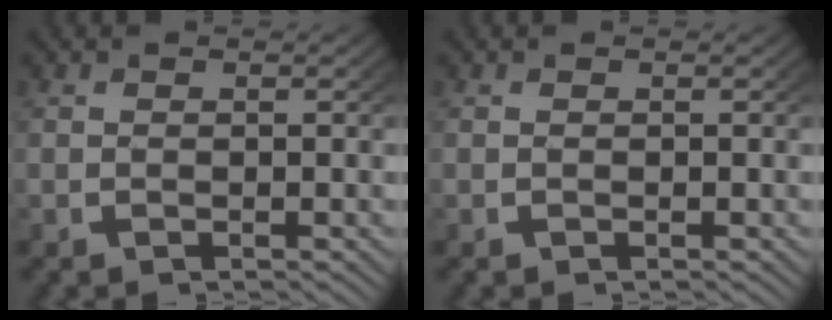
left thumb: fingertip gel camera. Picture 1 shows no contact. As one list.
[{"total": 0.0}]